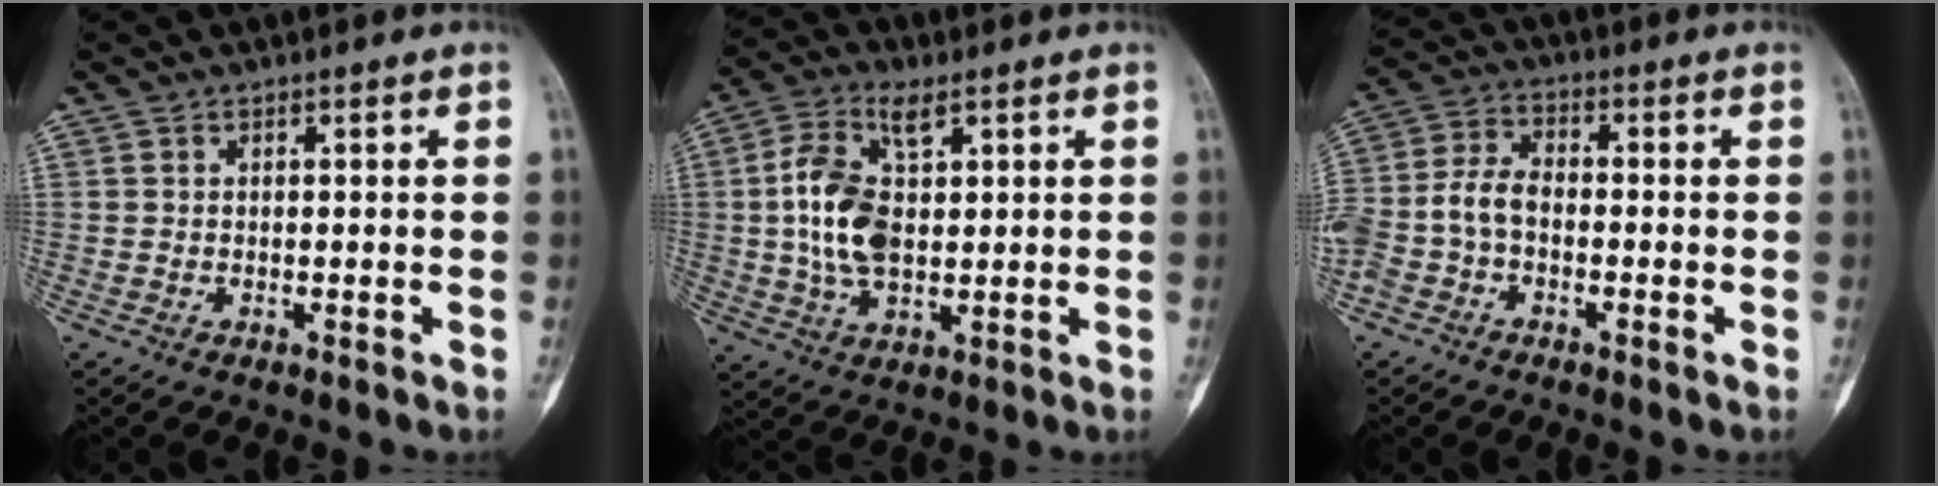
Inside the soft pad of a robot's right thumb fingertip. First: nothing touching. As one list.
[{"total": 12.1, "force": [2.5, 6.5, 9.9], "torque": [-0.202, 0.008, 0.048]}, {"total": 8.4, "force": [-2.2, 5.6, 5.8], "torque": [-0.125, 0.028, -0.050]}]